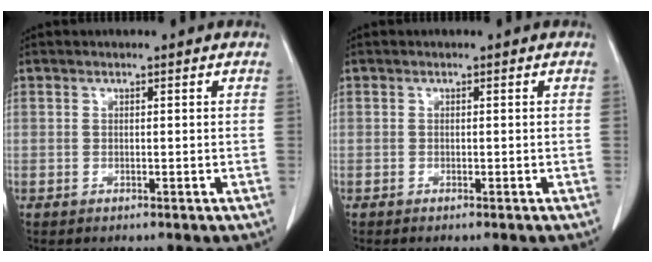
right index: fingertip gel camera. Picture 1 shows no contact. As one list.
[{"total": 0.6, "force": [-0.5, 0.0, 0.3], "torque": [-0.010, -0.002, -0.008]}]